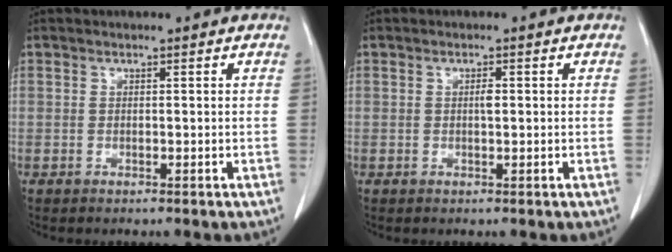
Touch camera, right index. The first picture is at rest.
{"total": 1.1, "force": [0.1, 0.3, 1.1], "torque": [-0.020, 0.002, 0.001]}